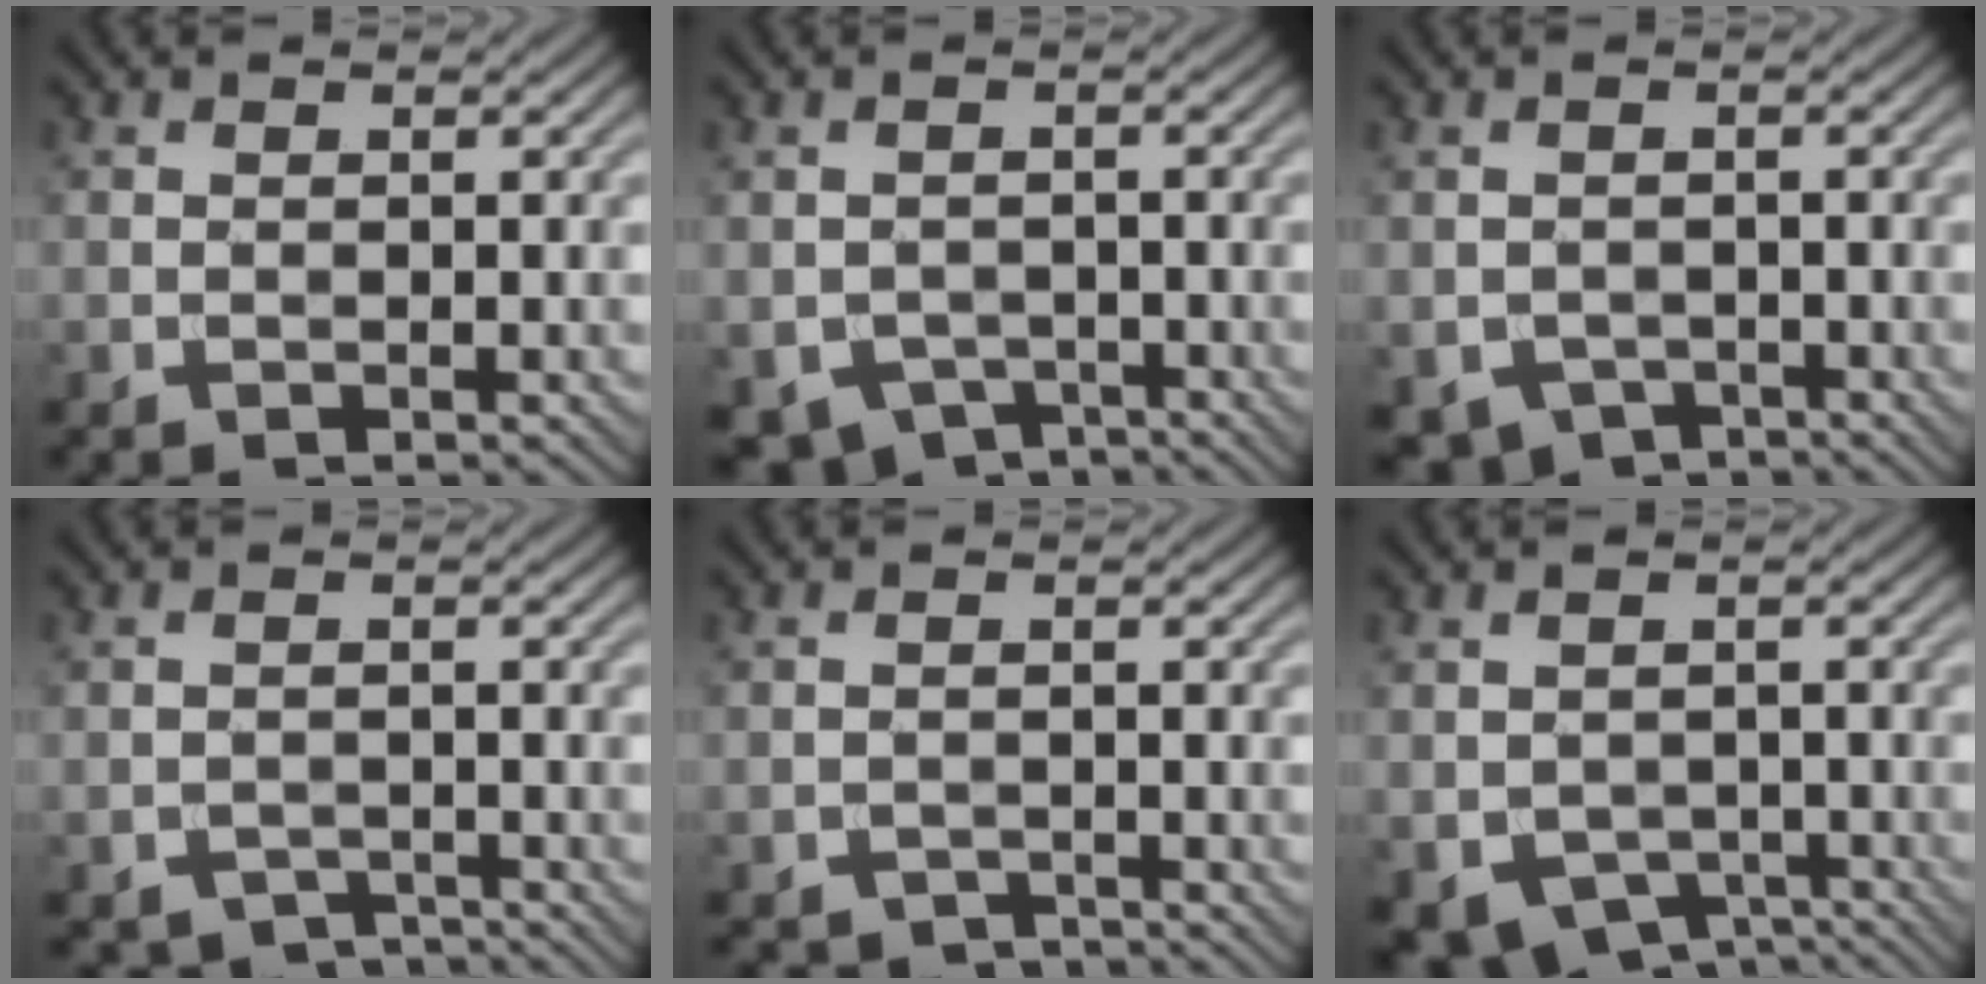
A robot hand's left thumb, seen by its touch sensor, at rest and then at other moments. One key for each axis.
{"total": 4.5, "fx": -2.9, "fy": 3.0, "fz": 1.5, "tx": -0.030, "ty": -0.016, "tz": -0.049}
{"total": 3.1, "fx": -2.0, "fy": 2.2, "fz": 0.8, "tx": -0.021, "ty": -0.012, "tz": -0.035}
{"total": 2.9, "fx": -2.6, "fy": 1.1, "fz": 0.6, "tx": -0.006, "ty": -0.003, "tz": -0.045}
{"total": 2.4, "fx": -2.3, "fy": 0.6, "fz": 0.3, "tx": 0.000, "ty": 0.002, "tz": -0.041}
{"total": 5.6, "fx": -3.0, "fy": 3.9, "fz": 2.6, "tx": -0.050, "ty": -0.025, "tz": -0.043}